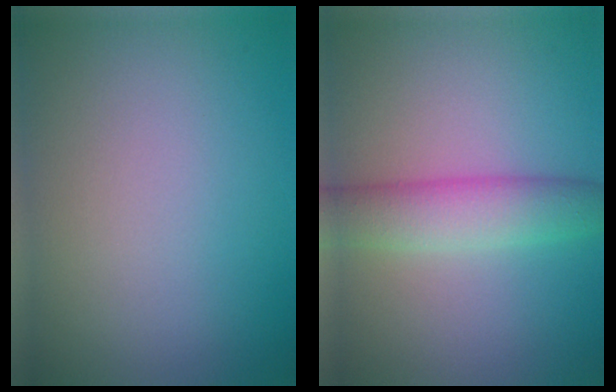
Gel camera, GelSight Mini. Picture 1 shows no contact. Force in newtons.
{"total": 4.5, "press": 4.5, "slide": 0.1}